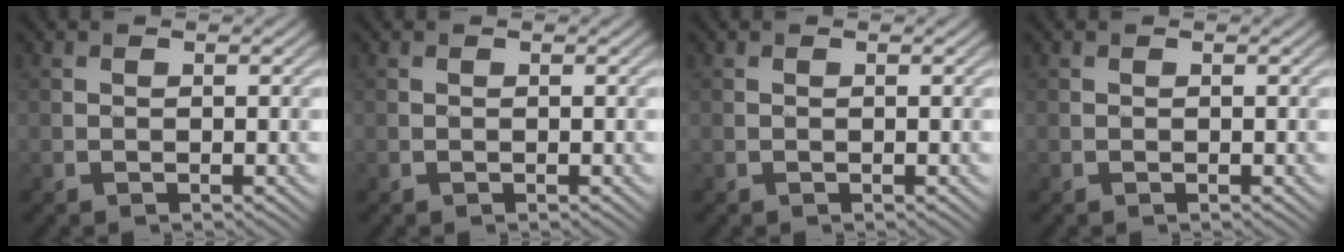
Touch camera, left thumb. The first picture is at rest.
{"total": 0.0}
{"total": 0.0}
{"total": 0.0}